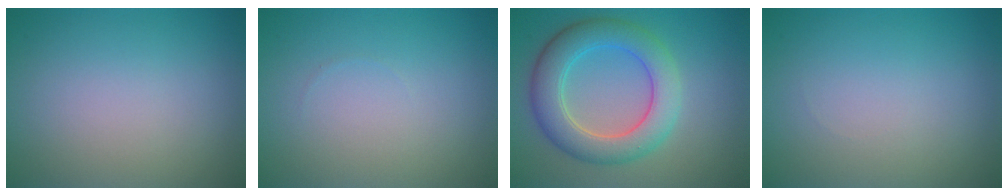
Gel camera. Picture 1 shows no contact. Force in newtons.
{"total": 0.0}
{"total": 6.3, "press": 6.3, "slide": 0.2}
{"total": 0.0}